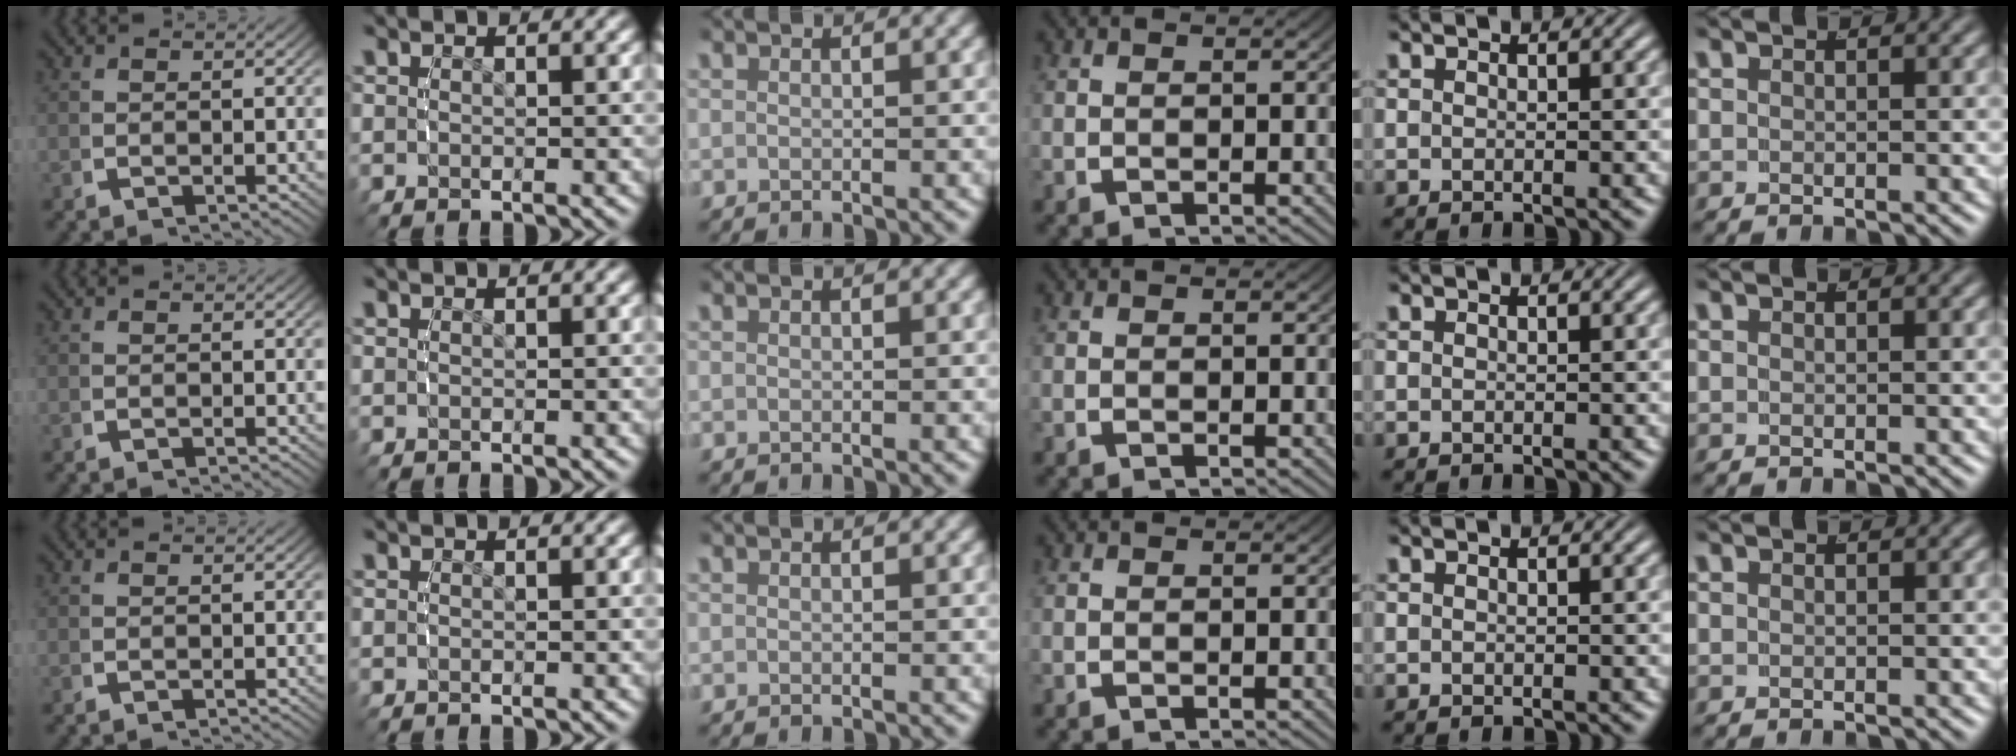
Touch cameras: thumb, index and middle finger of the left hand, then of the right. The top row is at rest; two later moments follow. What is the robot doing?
{"motion": "reach", "object": "air blower"}